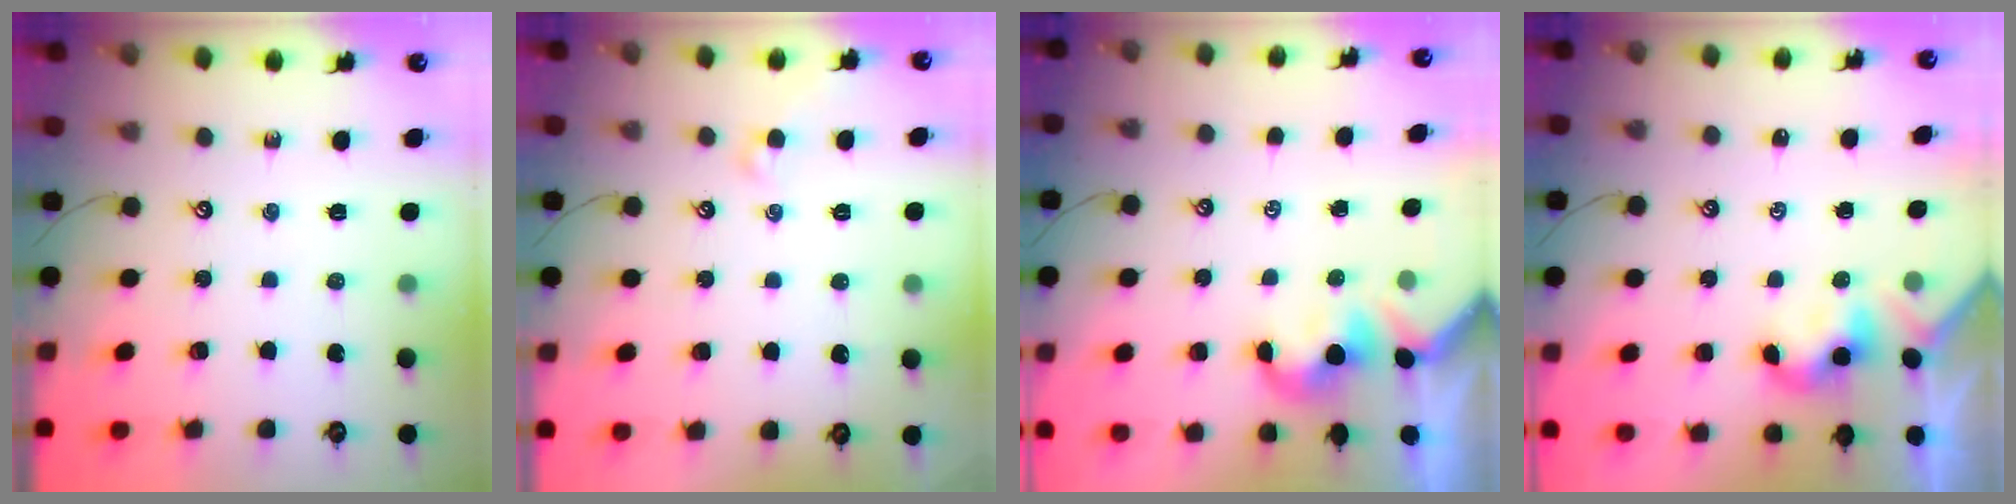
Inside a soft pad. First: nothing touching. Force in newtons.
{"total": 0.9, "press": 0.7, "slide": 0.5}
{"total": 1.1, "press": 1.1, "slide": 0.4}
{"total": 2.3, "press": 2.3, "slide": 0.2}